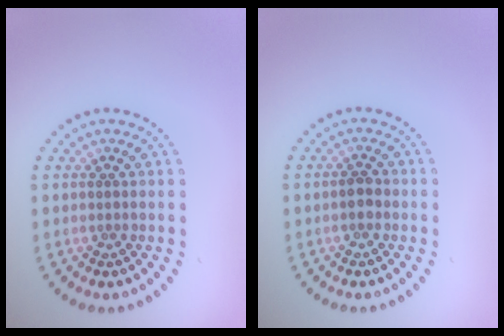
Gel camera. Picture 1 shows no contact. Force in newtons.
{"total": 1.4, "press": 1.4, "slide": 0.2}